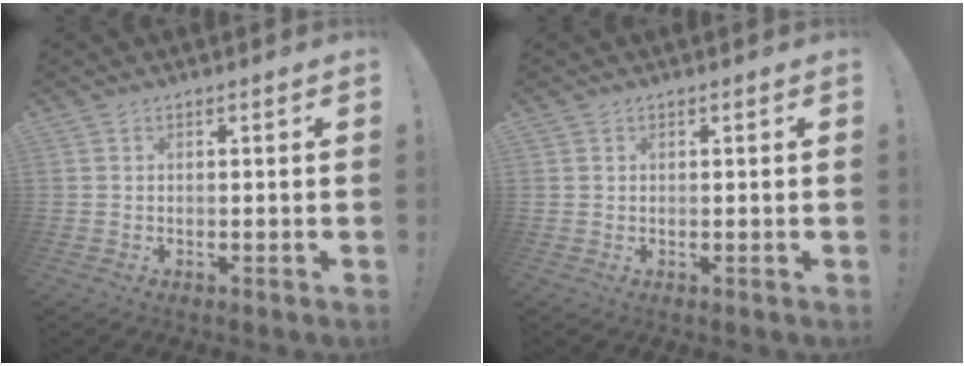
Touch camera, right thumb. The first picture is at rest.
{"total": 0.6, "force": [0.3, 0.5, -0.1], "torque": [0.006, 0.000, 0.005]}